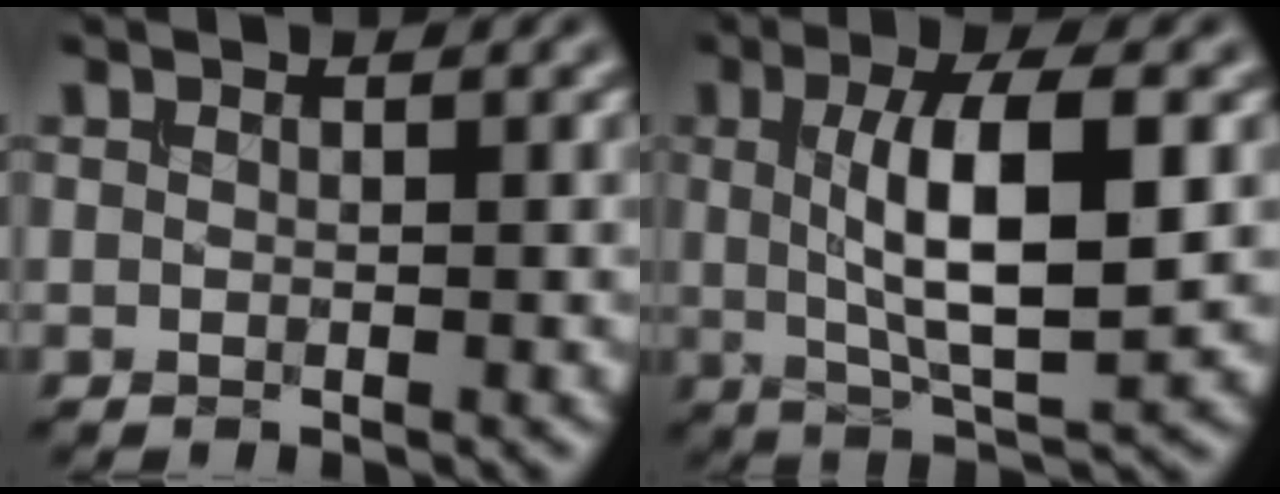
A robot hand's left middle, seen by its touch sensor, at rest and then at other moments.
{"total": 8.0, "force": [0.8, 2.1, 7.6], "torque": [-0.127, -0.001, 0.016]}